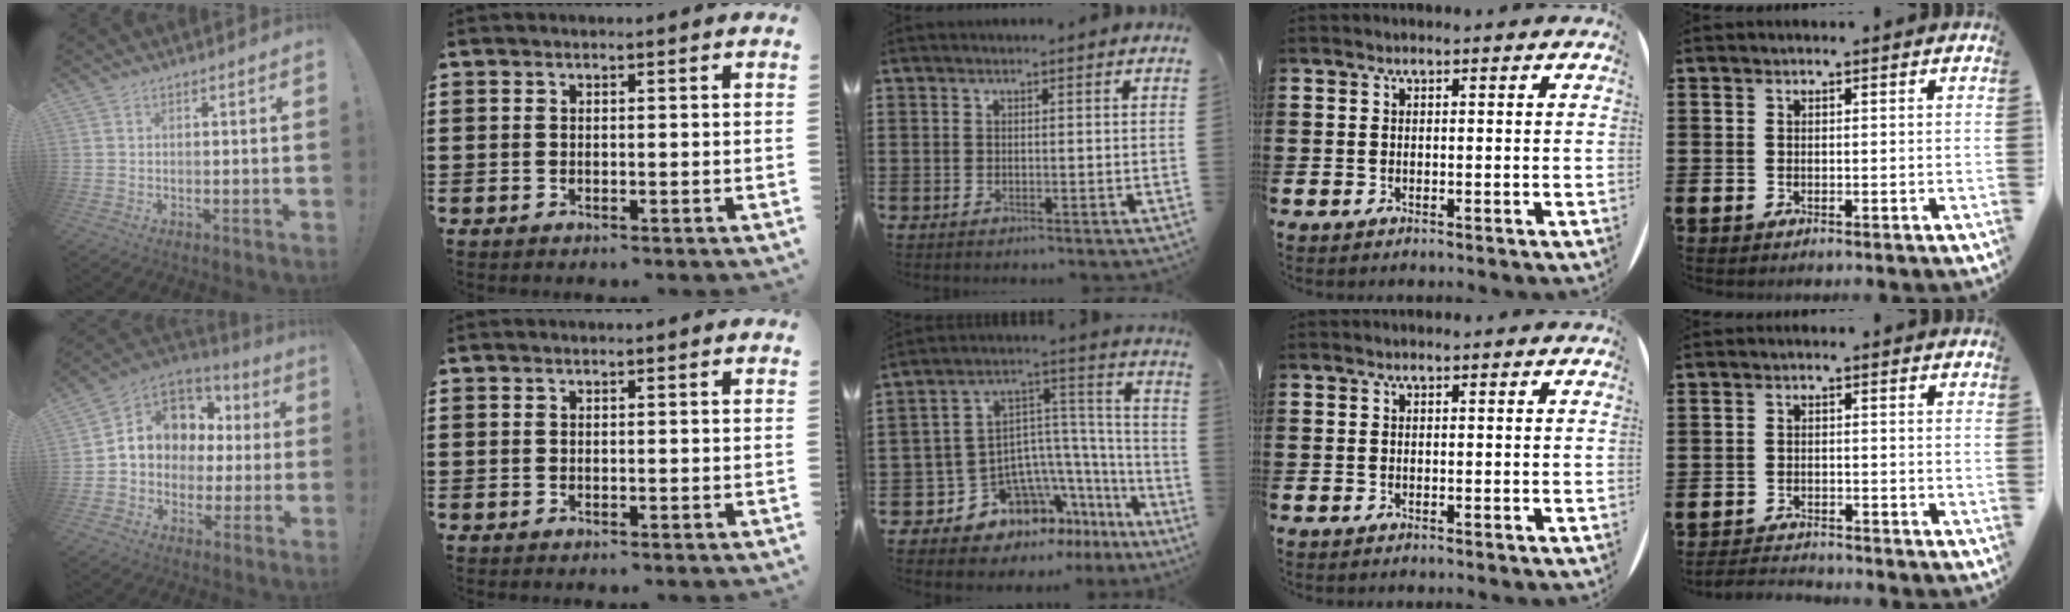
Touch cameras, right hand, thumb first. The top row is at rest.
{"thumb": {"total": 11.4, "force": [2.2, 10.0, 5.0], "torque": [-0.066, -0.012, 0.050]}, "middle": {"total": 9.4, "force": [-6.7, 5.9, 2.8], "torque": [-0.084, -0.022, -0.125]}, "little": {"total": 2.1, "force": [-2.1, 0.0, -0.1], "torque": [-0.004, 0.003, -0.046]}}